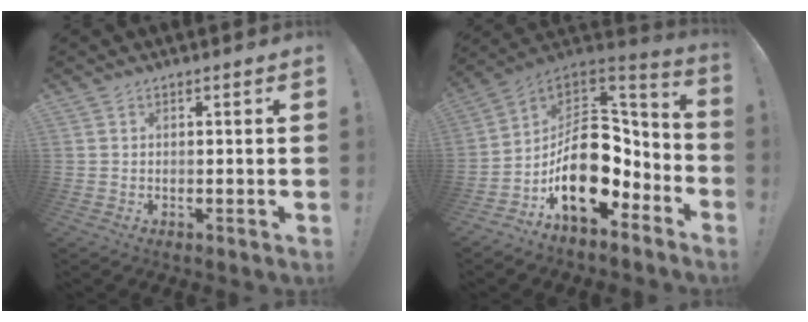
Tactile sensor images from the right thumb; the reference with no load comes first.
{"total": 22.0, "force": [-3.8, 14.7, 15.9], "torque": [-0.248, 0.017, -0.045]}